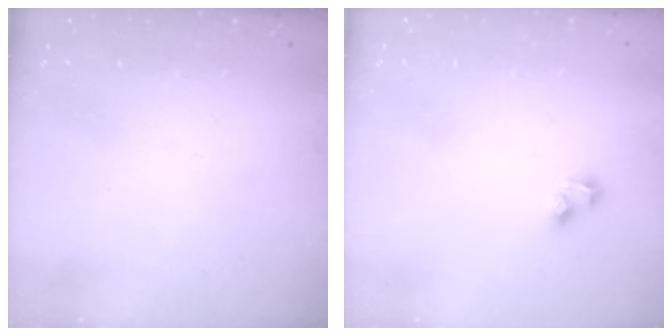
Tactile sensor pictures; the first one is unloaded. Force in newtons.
{"total": 2.7, "press": 2.5, "slide": 1.2}